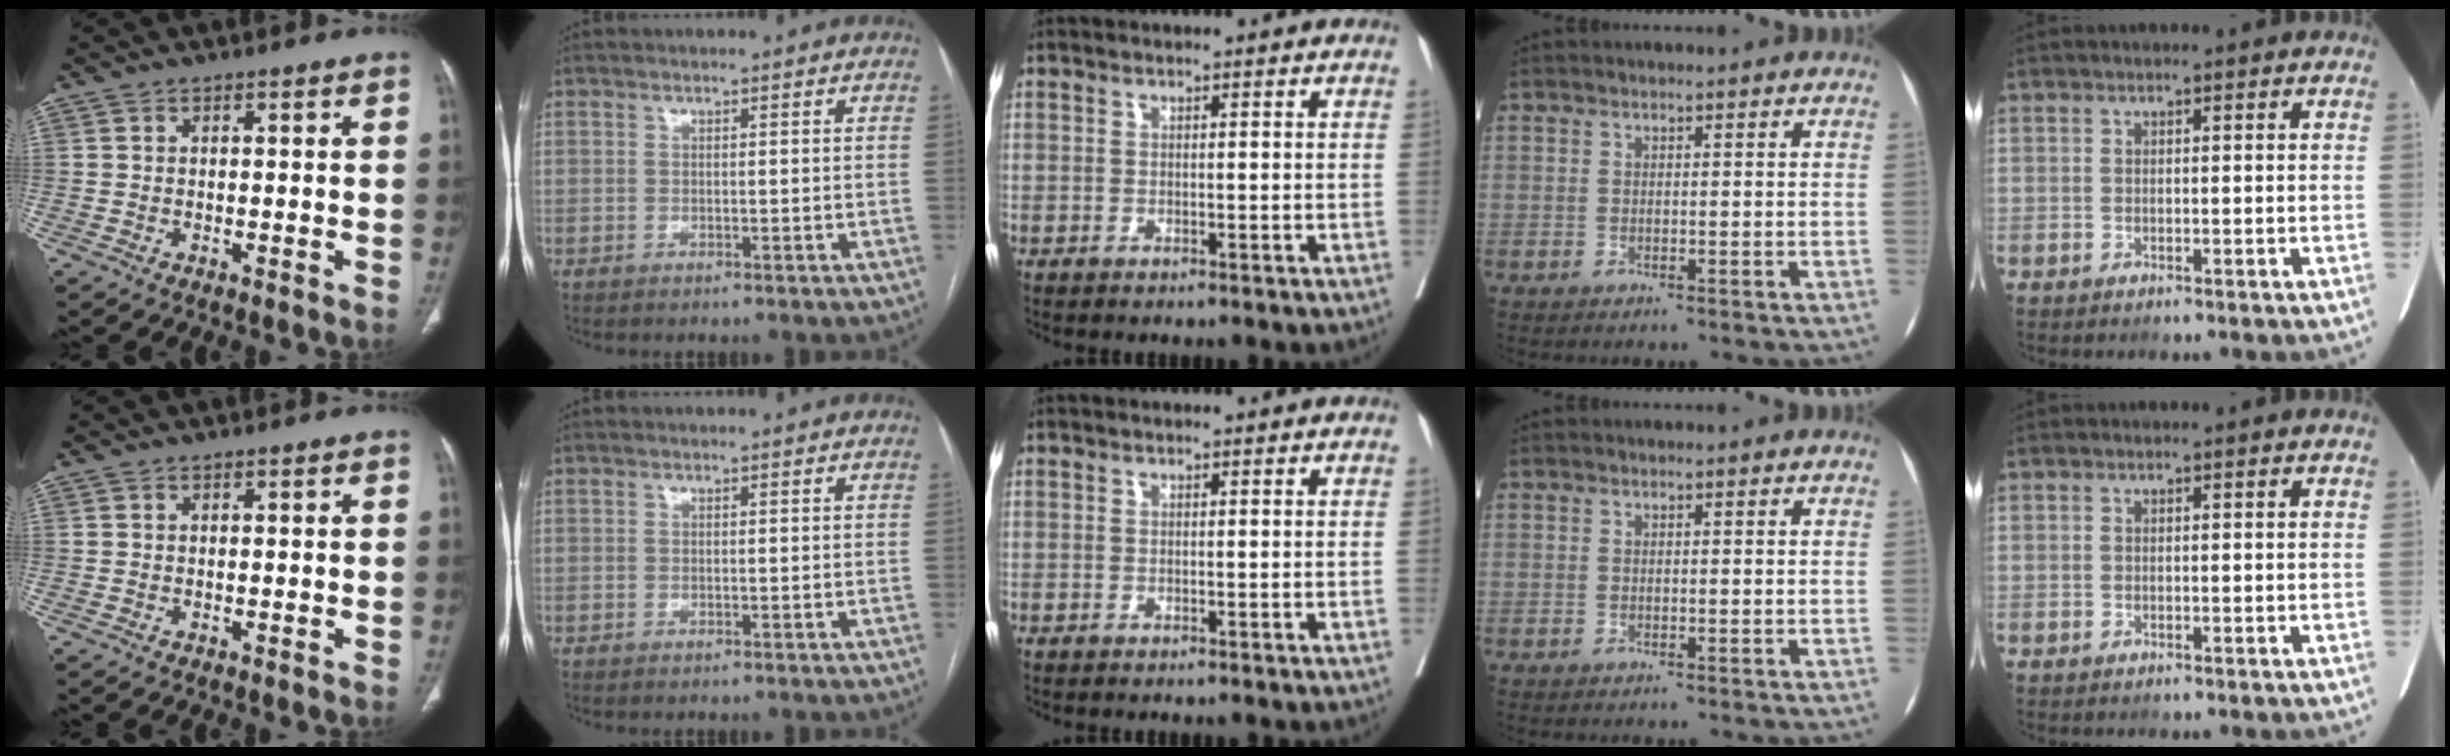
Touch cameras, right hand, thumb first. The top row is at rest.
{}